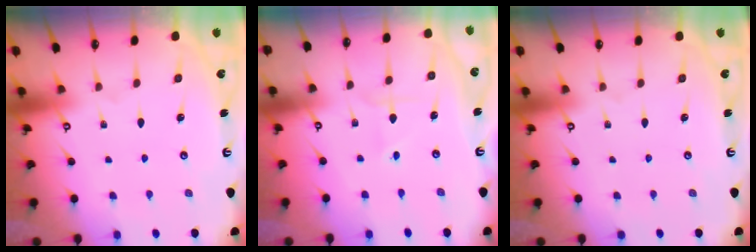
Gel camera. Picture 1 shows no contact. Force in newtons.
{"total": 3.6, "press": 3.6, "slide": 0.5}
{"total": 0.0}